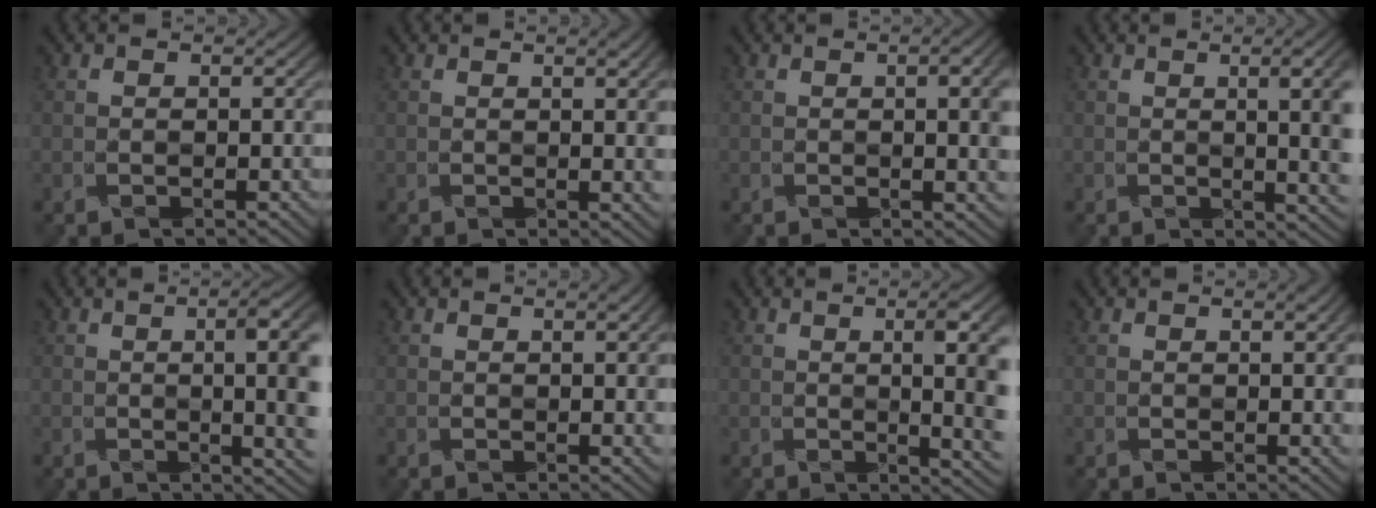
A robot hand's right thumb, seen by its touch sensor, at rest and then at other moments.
{"total": 3.6, "force": [1.2, 0.7, 3.3], "torque": [-0.036, 0.008, 0.018]}
{"total": 4.6, "force": [0.9, 1.2, 4.3], "torque": [-0.050, 0.004, 0.016]}
{"total": 8.6, "force": [1.3, 2.6, 8.1], "torque": [-0.067, 0.021, 0.012]}
{"total": 11.0, "force": [0.8, 3.8, 10.3], "torque": [-0.093, 0.024, 0.004]}
{"total": 2.9, "force": [1.1, 0.4, 2.7], "torque": [-0.030, 0.009, 0.015]}
{"total": 9.5, "force": [0.8, 3.0, 9.0], "torque": [-0.074, 0.022, 0.006]}
{"total": 2.5, "force": [1.1, 0.3, 2.2], "torque": [-0.026, 0.008, 0.015]}